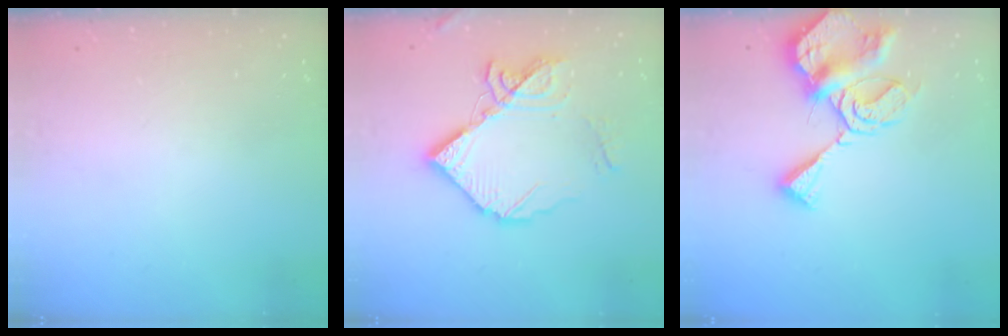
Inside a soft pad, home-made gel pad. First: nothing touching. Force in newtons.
{"total": 15.8, "press": 15.7, "slide": 1.9}
{"total": 11.1, "press": 11.1, "slide": 0.8}